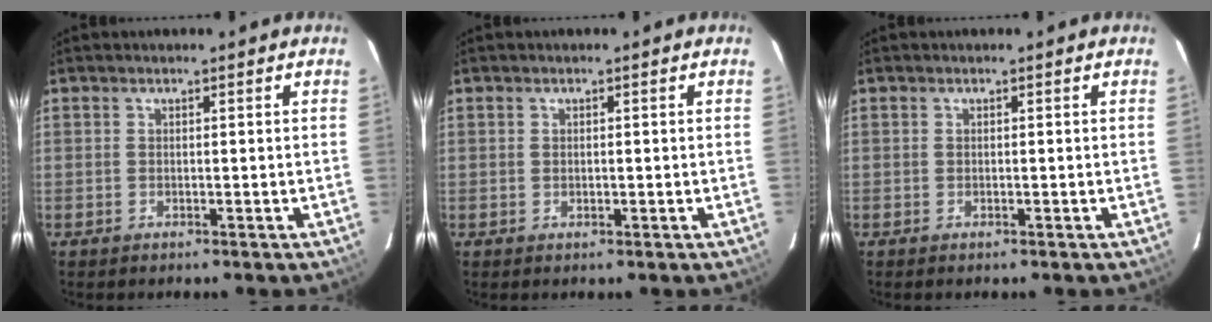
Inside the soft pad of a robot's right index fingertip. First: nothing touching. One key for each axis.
{"total": 0.6, "fx": 0.1, "fy": 0.6, "fz": 0.0, "tx": 0.002, "ty": 0.000, "tz": 0.003}
{"total": 0.0}